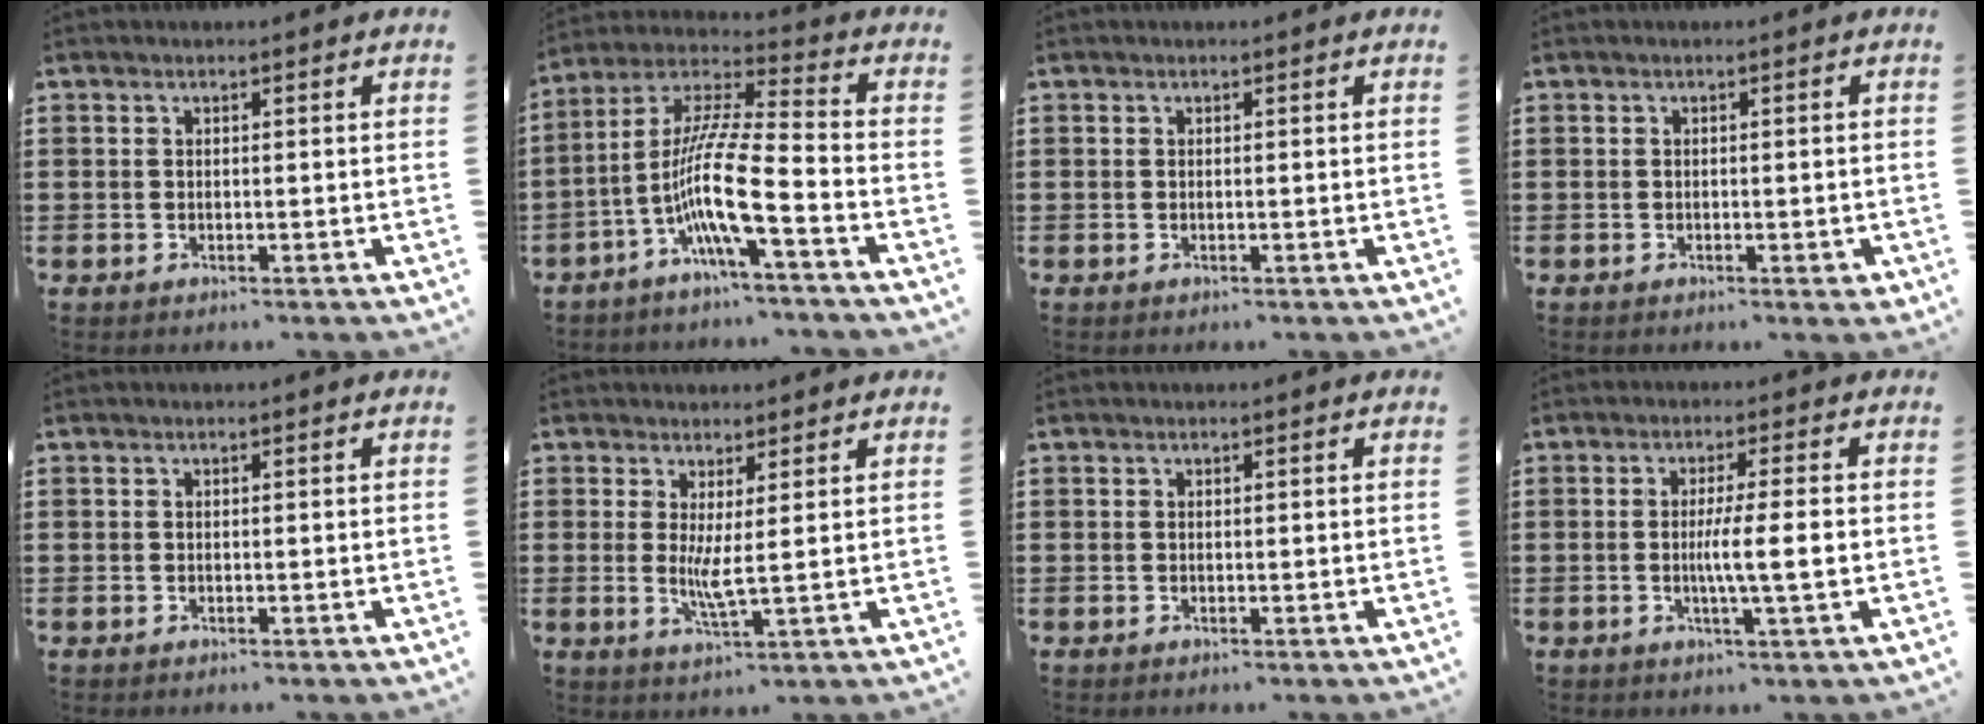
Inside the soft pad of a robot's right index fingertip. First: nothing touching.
{"total": 11.8, "force": [-5.2, 0.9, 10.6], "torque": [-0.239, -0.024, -0.111]}
{"total": 0.0}
{"total": 1.1, "force": [-0.3, 0.3, 1.0], "torque": [-0.018, -0.003, -0.004]}
{"total": 0.0}
{"total": 3.7, "force": [0.9, 0.0, 3.6], "torque": [-0.063, -0.014, 0.015]}
{"total": 0.0}
{"total": 5.6, "force": [-0.6, -0.1, 5.6], "torque": [-0.099, -0.007, -0.014]}